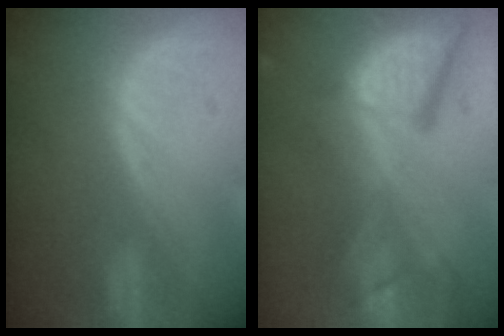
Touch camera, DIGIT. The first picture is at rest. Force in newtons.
{"total": 13.9, "press": 11.3, "slide": 8.0}